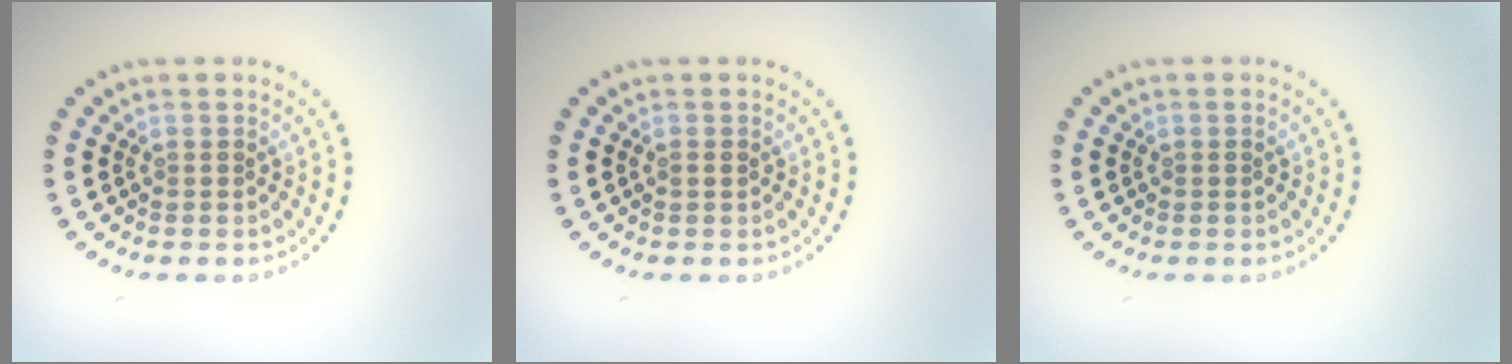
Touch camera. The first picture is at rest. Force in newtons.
{"total": 0.7, "press": 0.7, "slide": 0.1}
{"total": 0.0}